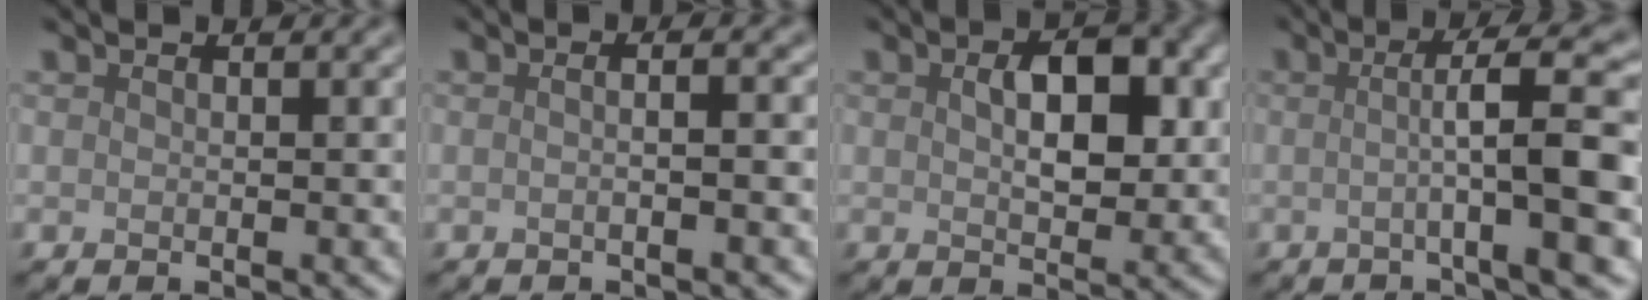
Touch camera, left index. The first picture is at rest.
{"total": 4.0, "force": [0.5, 2.0, 3.5], "torque": [-0.001, 0.013, -0.028]}
{"total": 5.0, "force": [1.0, 2.6, 4.2], "torque": [-0.067, 0.001, 0.016]}
{"total": 8.7, "force": [-0.3, 1.1, 8.6], "torque": [-0.118, 0.009, -0.009]}